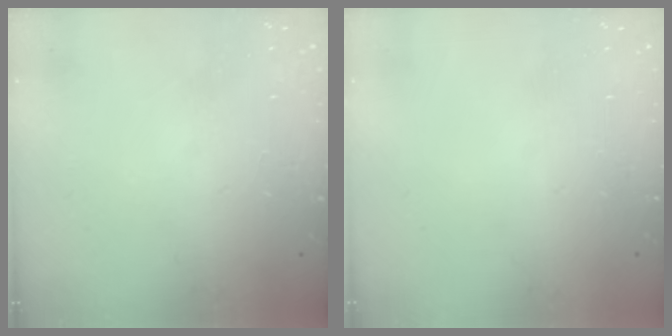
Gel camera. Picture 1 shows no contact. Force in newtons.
{"total": 0.0}